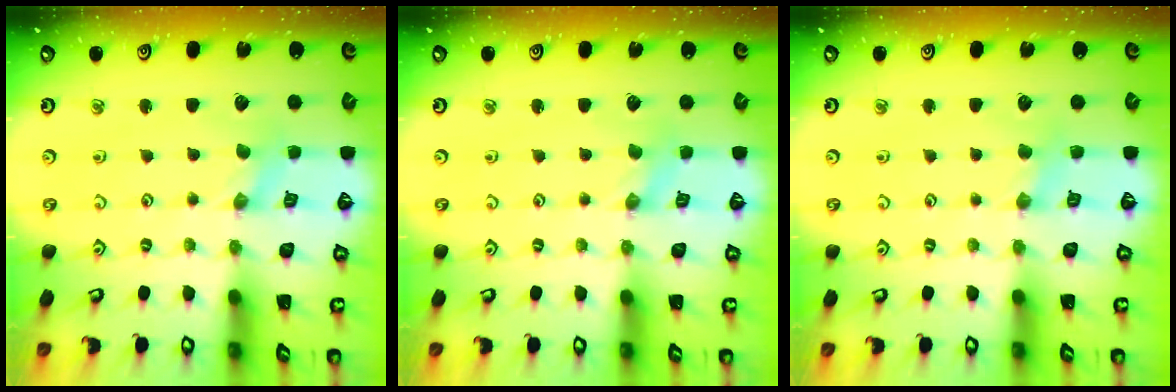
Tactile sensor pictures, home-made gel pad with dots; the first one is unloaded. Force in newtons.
{"total": 0.0}
{"total": 2.8, "press": 2.8, "slide": 0.4}